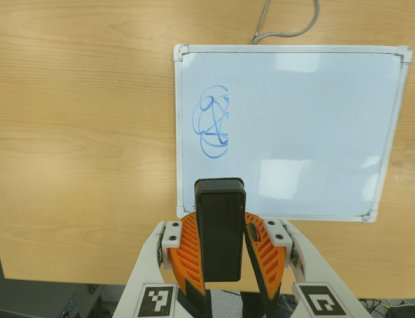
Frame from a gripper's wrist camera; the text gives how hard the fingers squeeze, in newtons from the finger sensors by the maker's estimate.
{"total": 7.0, "left": 6.6, "right": 7.5}